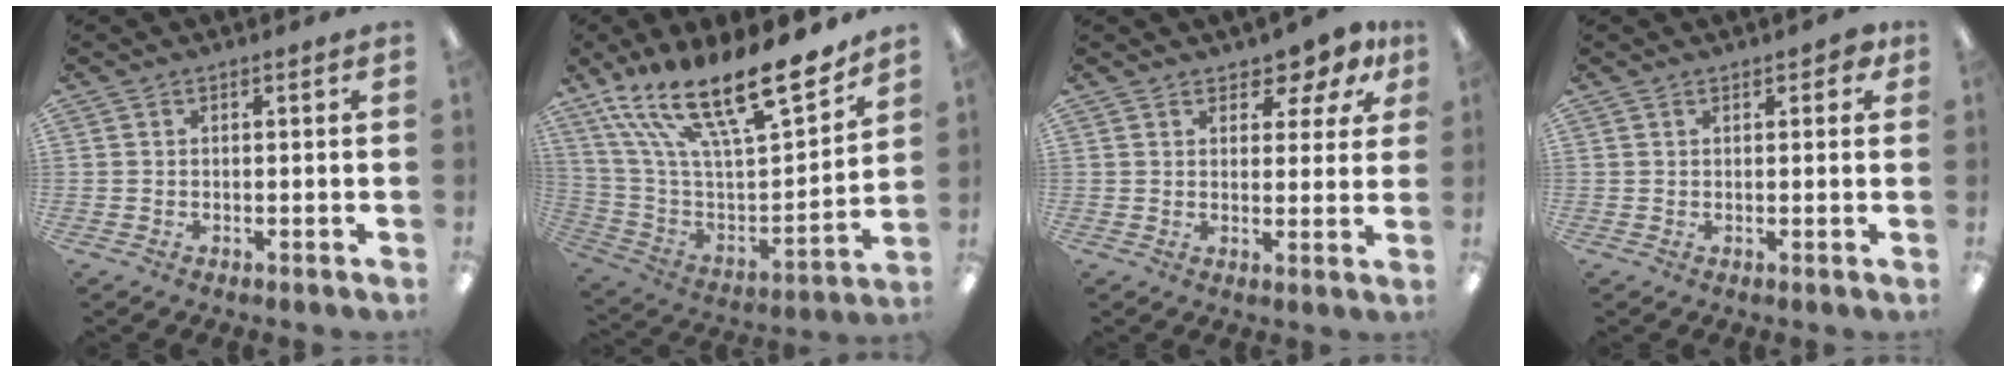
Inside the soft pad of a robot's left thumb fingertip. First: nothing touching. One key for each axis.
{"total": 25.4, "fx": 17.6, "fy": 7.8, "fz": 16.6, "tx": -0.279, "ty": -0.115, "tz": 0.303}
{"total": 5.6, "fx": 3.9, "fy": 2.9, "fz": 2.9, "tx": -0.028, "ty": -0.022, "tz": 0.064}
{"total": 2.5, "fx": 1.3, "fy": 1.2, "fz": 1.7, "tx": -0.018, "ty": -0.001, "tz": 0.019}